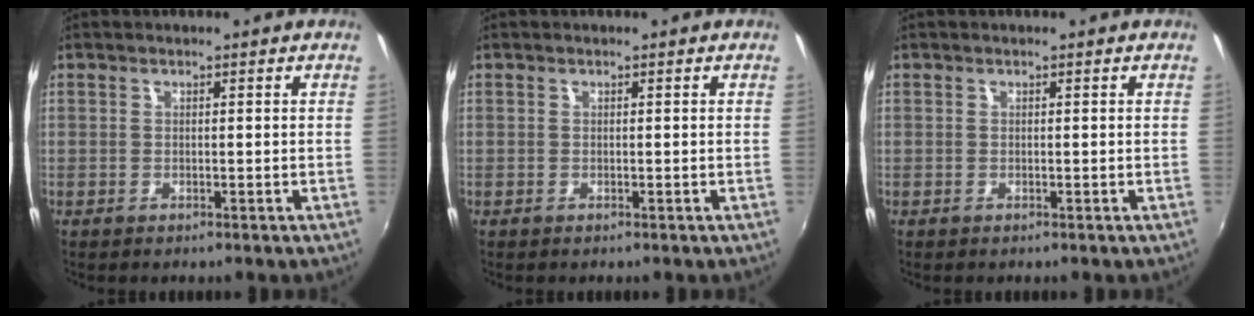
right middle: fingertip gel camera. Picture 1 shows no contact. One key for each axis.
{"total": 0.0}
{"total": 0.0}